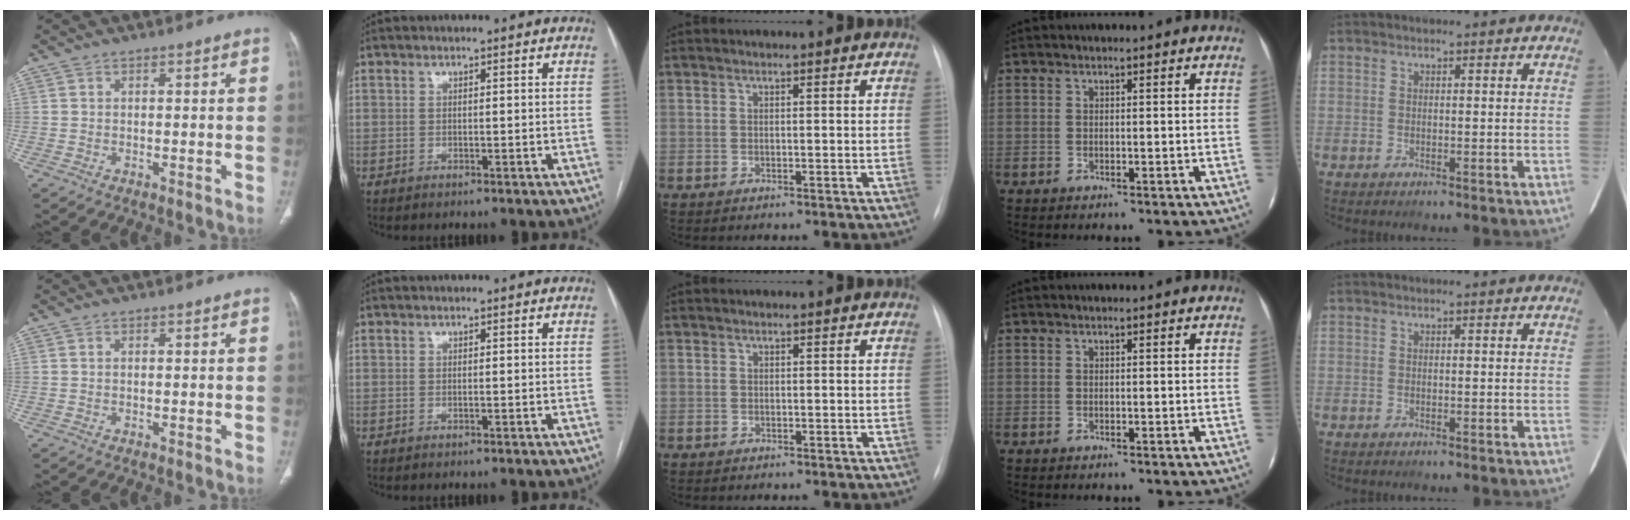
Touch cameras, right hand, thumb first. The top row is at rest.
{"middle": {"total": 0.8, "force": [-0.6, 0.6, 0.1], "torque": [-0.008, 0.003, -0.008]}}